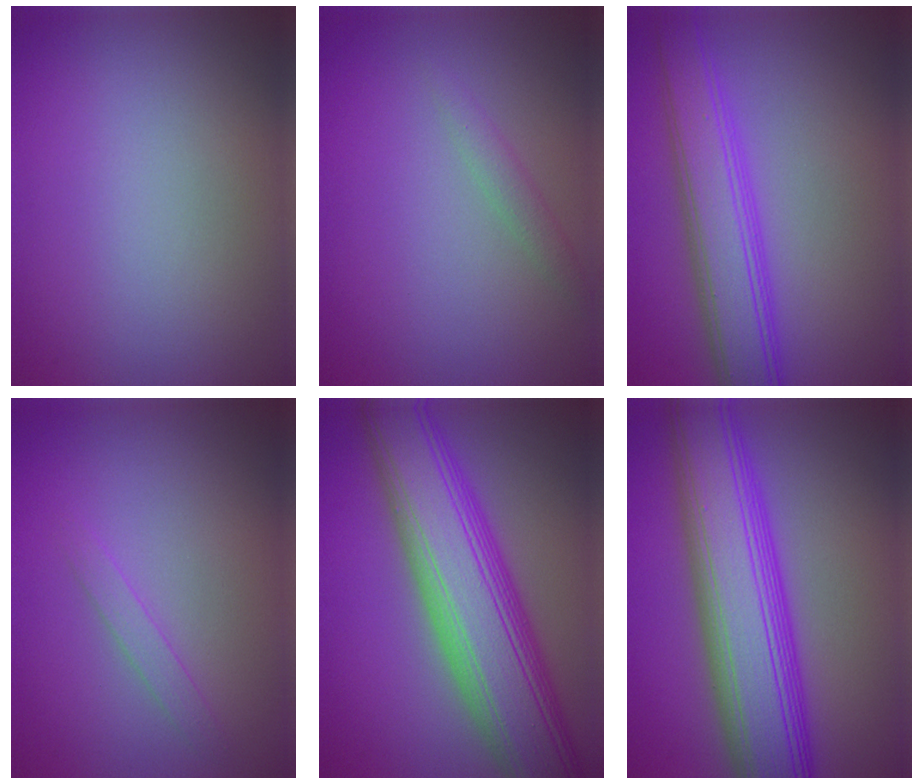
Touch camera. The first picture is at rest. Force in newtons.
{"total": 1.3, "press": 1.3, "slide": 0.1}
{"total": 6.0, "press": 6.0, "slide": 0.1}
{"total": 1.2, "press": 1.2, "slide": 0.1}
{"total": 12.0, "press": 12.0, "slide": 0.6}
{"total": 11.4, "press": 11.4, "slide": 0.3}